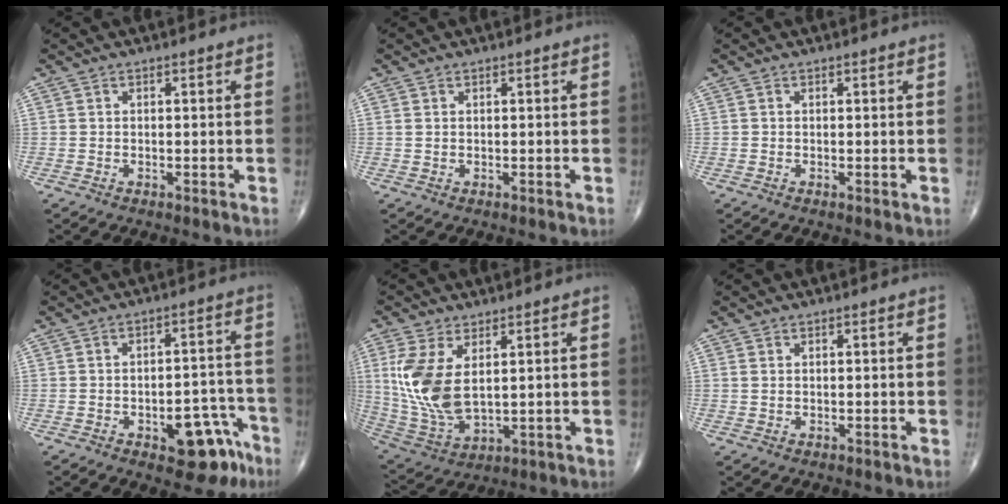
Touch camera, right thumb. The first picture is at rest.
{"total": 0.6, "force": [0.2, 0.4, 0.4], "torque": [-0.009, 0.003, 0.006]}
{"total": 0.0}
{"total": 10.9, "force": [-5.7, 5.3, 7.7], "torque": [-0.066, 0.049, -0.066]}
{"total": 13.2, "force": [2.9, 6.9, 10.9], "torque": [-0.233, -0.016, 0.076]}
{"total": 0.7, "force": [0.2, 0.4, 0.5], "torque": [-0.013, 0.004, 0.007]}